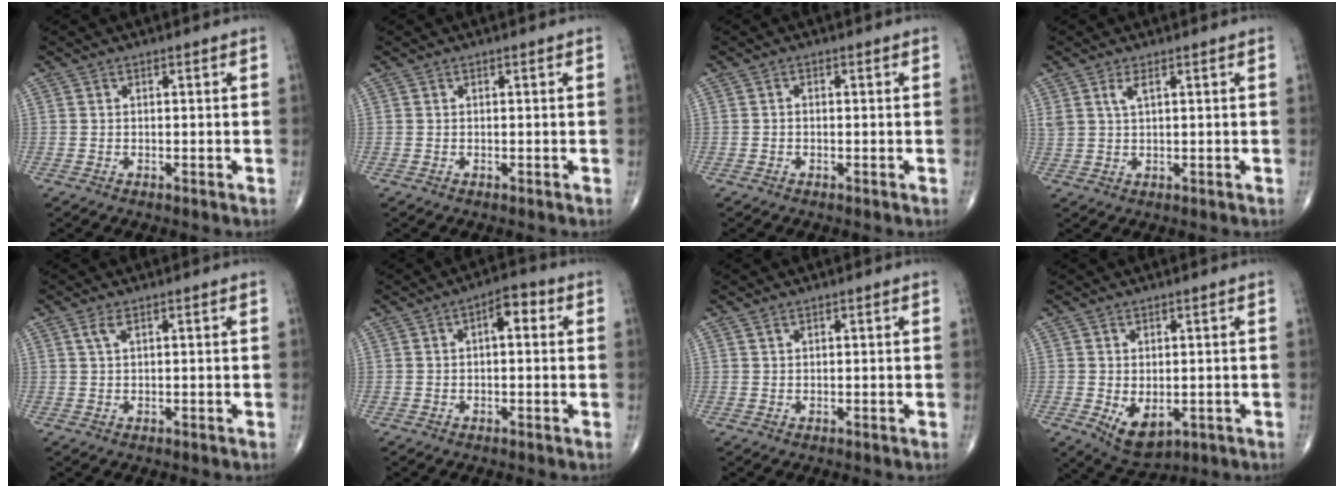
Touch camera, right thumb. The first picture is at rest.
{"total": 0.0}
{"total": 0.5, "force": [-0.2, 0.4, 0.3], "torque": [-0.003, 0.001, -0.007]}
{"total": 2.5, "force": [1.4, 0.8, 2.0], "torque": [-0.046, -0.003, 0.032]}
{"total": 1.6, "force": [0.8, 0.4, 1.4], "torque": [-0.037, 0.006, 0.020]}
{"total": 4.5, "force": [1.0, 2.2, 3.8], "torque": [-0.043, 0.013, 0.005]}
{"total": 0.5, "force": [0.5, 0.1, 0.2], "torque": [-0.006, 0.000, 0.010]}
{"total": 6.3, "force": [-1.2, 3.8, 4.9], "torque": [-0.067, -0.007, 0.001]}